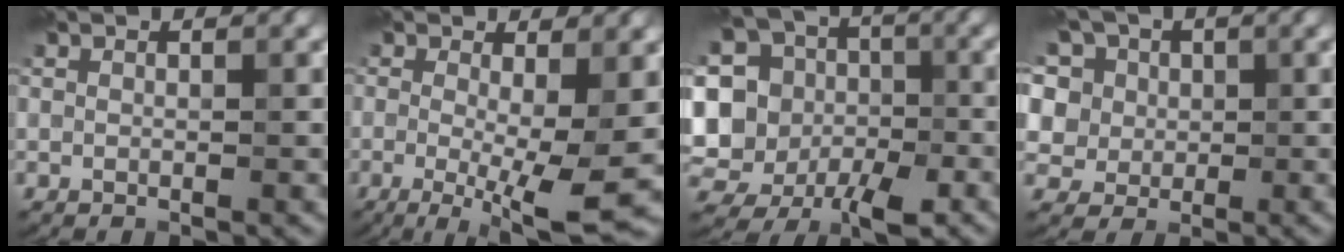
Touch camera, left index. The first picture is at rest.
{"total": 7.8, "force": [-1.0, 1.8, 7.5], "torque": [-0.123, -0.019, -0.016]}
{"total": 16.8, "force": [-0.7, 15.0, 7.4], "torque": [-0.221, 0.011, -0.022]}
{"total": 14.9, "force": [7.8, 10.5, 7.1], "torque": [-0.172, 0.053, 0.111]}